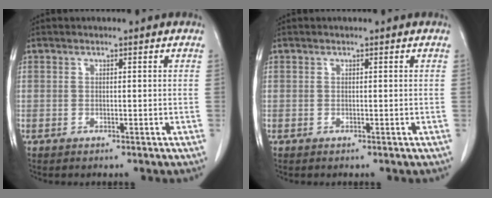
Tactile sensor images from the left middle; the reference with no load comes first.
{"total": 0.0}